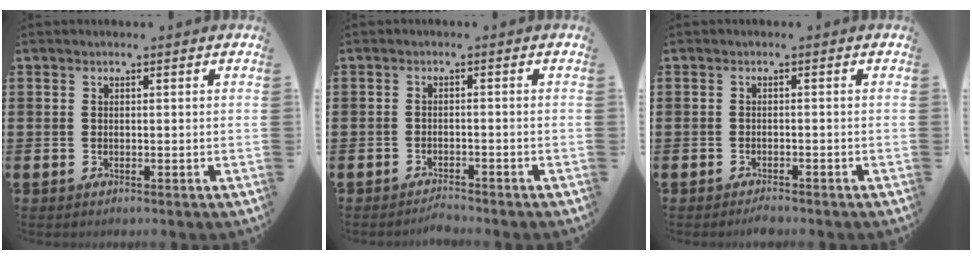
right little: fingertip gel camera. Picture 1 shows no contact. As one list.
[{"total": 1.5, "force": [-1.5, 0.0, 0.1], "torque": [-0.007, 0.002, -0.030]}, {"total": 1.0, "force": [-1.0, 0.1, 0.3], "torque": [-0.008, 0.000, -0.020]}]